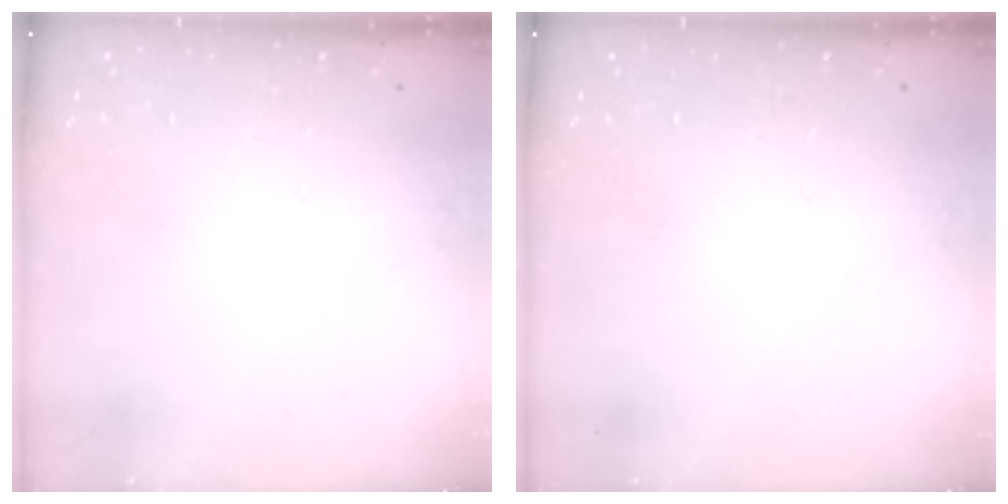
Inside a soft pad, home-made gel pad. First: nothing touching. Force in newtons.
{"total": 0.0}